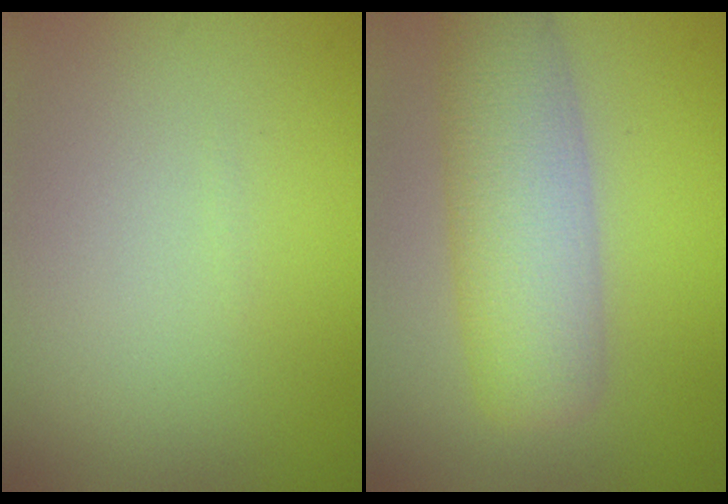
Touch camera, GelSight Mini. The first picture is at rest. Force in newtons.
{"total": 7.3, "press": 7.3, "slide": 0.6}